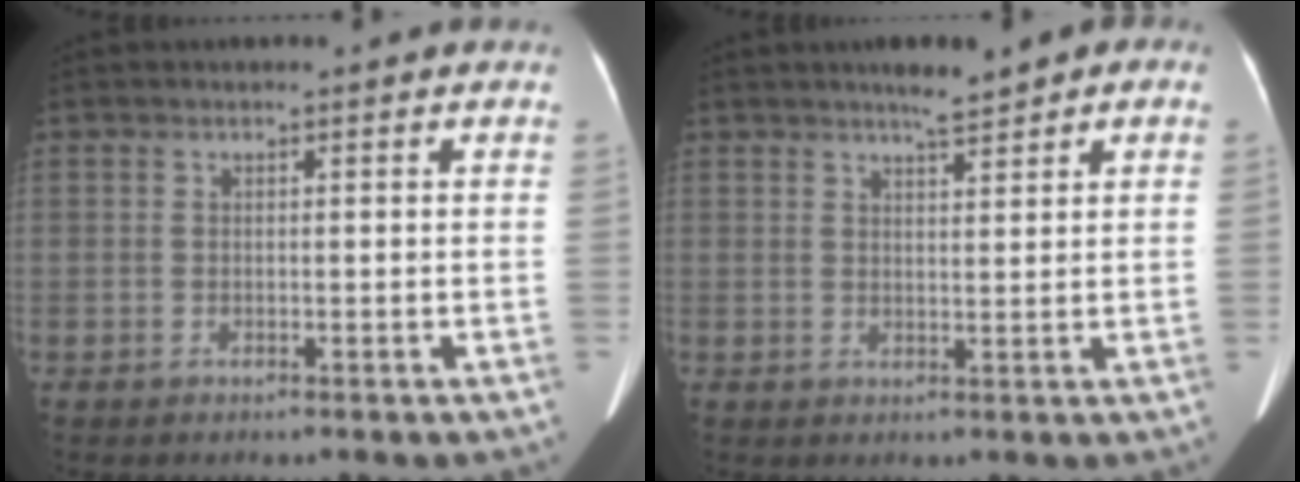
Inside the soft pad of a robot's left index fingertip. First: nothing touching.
{"total": 3.7, "force": [2.7, 0.8, 2.4], "torque": [-0.037, 0.005, 0.041]}